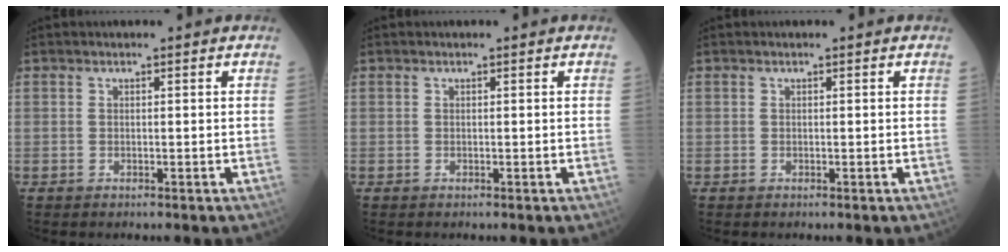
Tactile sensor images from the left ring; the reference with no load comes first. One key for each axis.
{"total": 0.0}
{"total": 0.0}